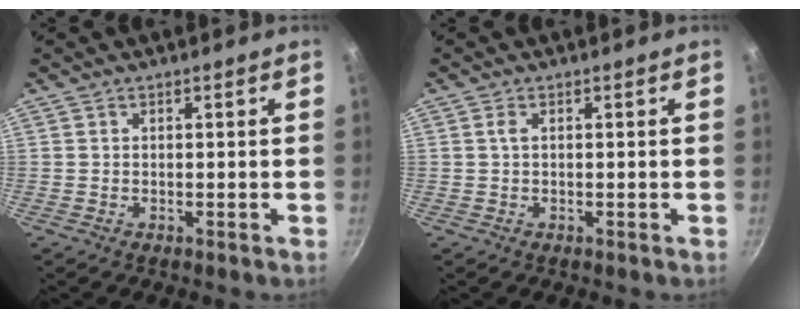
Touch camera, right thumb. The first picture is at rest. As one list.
[{"total": 1.0, "force": [0.2, 0.4, 0.9], "torque": [-0.019, 0.001, 0.002]}]